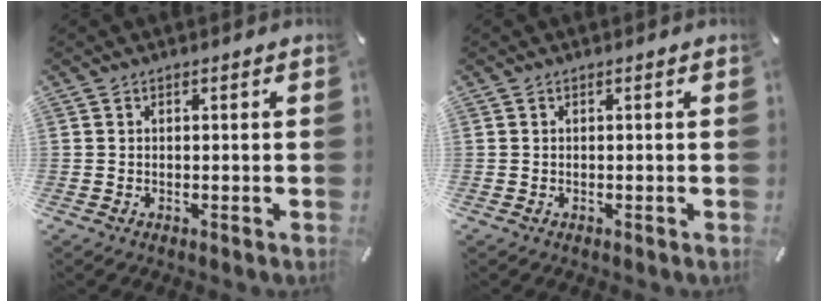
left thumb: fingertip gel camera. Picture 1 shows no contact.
{"total": 0.0}